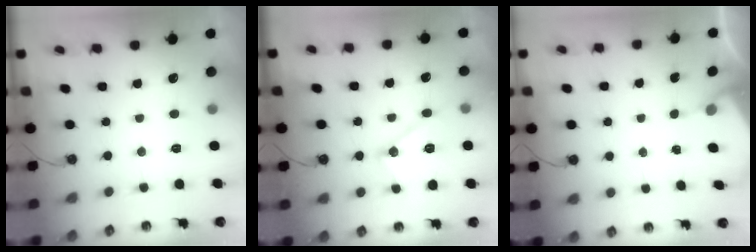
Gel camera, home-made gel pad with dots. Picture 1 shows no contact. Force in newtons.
{"total": 12.8, "press": 12.7, "slide": 0.8}
{"total": 2.2, "press": 2.1, "slide": 0.3}